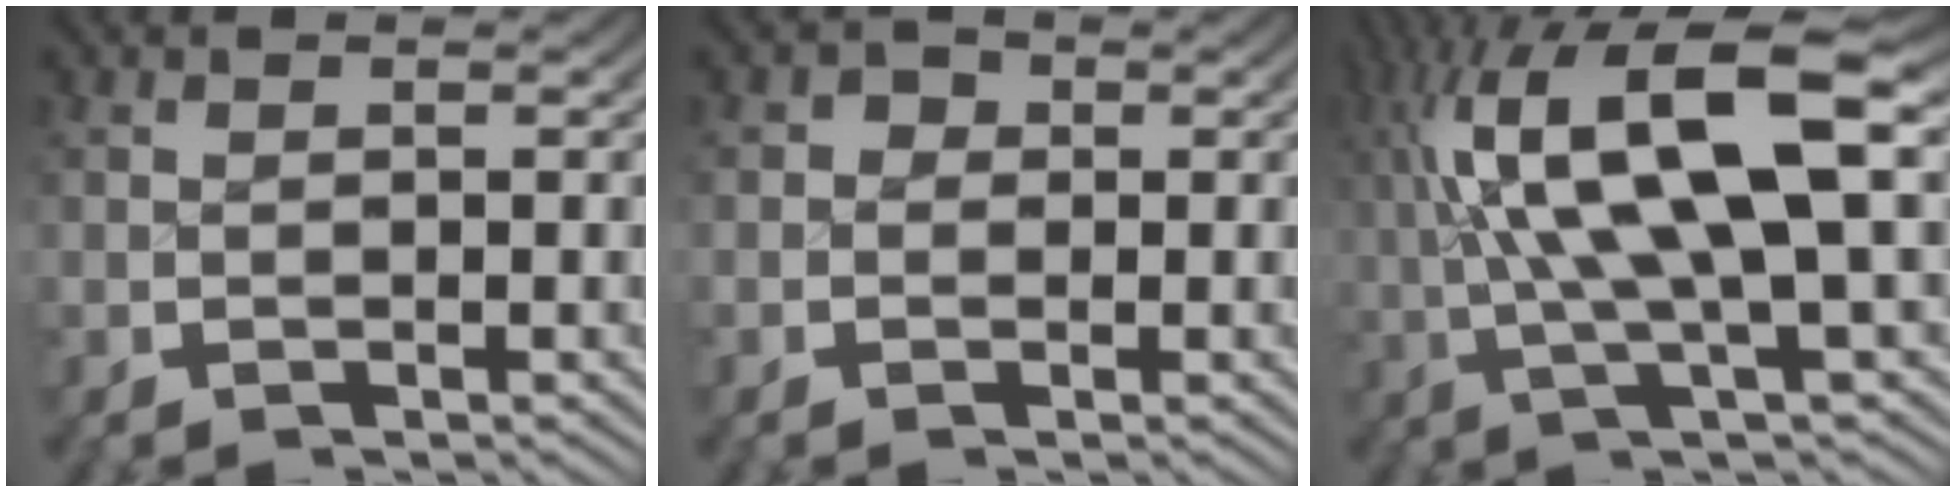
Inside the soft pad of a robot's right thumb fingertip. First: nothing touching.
{"total": 1.7, "force": [0.0, 1.6, 0.6], "torque": [-0.004, -0.002, -0.007]}
{"total": 13.8, "force": [1.9, 5.9, 12.3], "torque": [-0.214, -0.003, 0.029]}